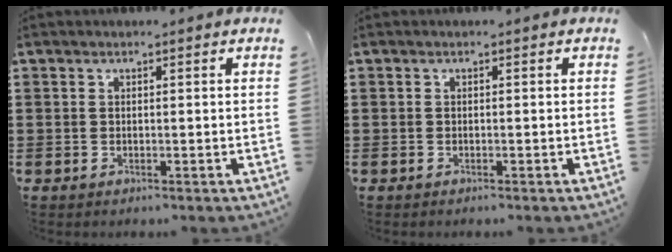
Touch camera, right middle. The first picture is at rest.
{"total": 0.0}